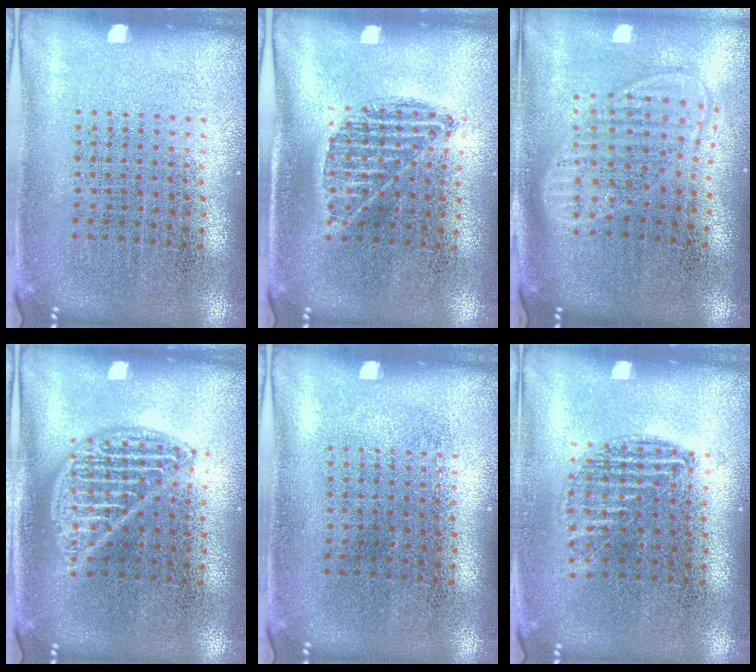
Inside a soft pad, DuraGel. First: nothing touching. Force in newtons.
{"total": 0.9, "press": 0.8, "slide": 0.5}
{"total": 1.9, "press": 1.6, "slide": 1.1}
{"total": 1.8, "press": 1.8, "slide": 0.2}
{"total": 0.0}
{"total": 0.9, "press": 0.8, "slide": 0.5}